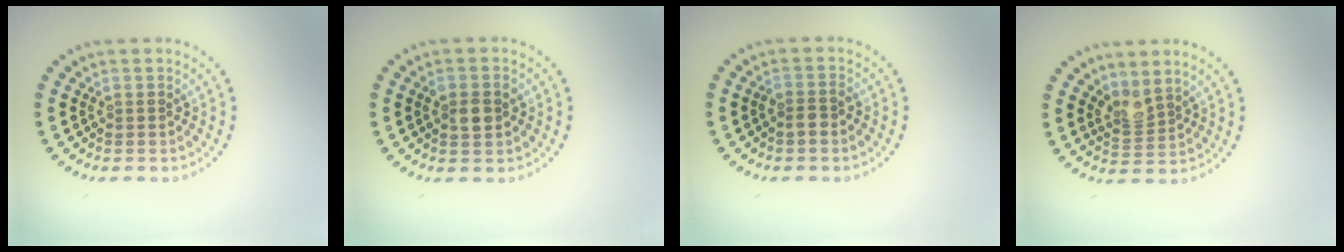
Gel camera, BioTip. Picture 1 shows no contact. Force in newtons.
{"total": 2.5, "press": 2.5, "slide": 0.2}
{"total": 1.5, "press": 1.3, "slide": 0.8}
{"total": 2.1, "press": 1.6, "slide": 1.4}